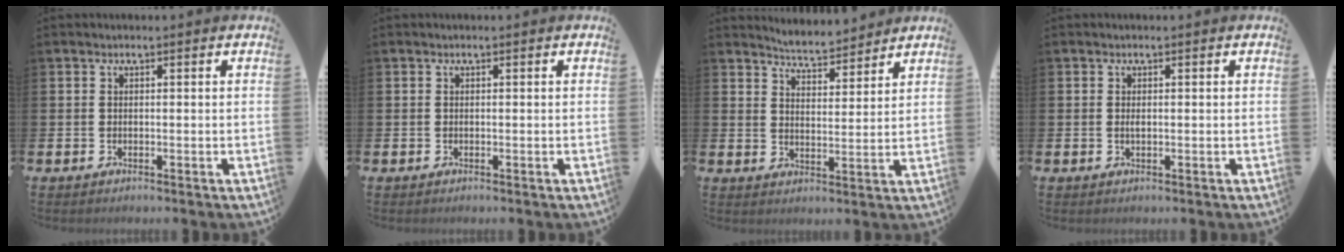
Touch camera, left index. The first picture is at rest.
{"total": 0.0}
{"total": 5.2, "force": [5.2, 0.2, 0.1], "torque": [-0.016, -0.035, 0.092]}
{"total": 0.7, "force": [0.1, 0.3, 0.6], "torque": [-0.018, 0.003, 0.002]}